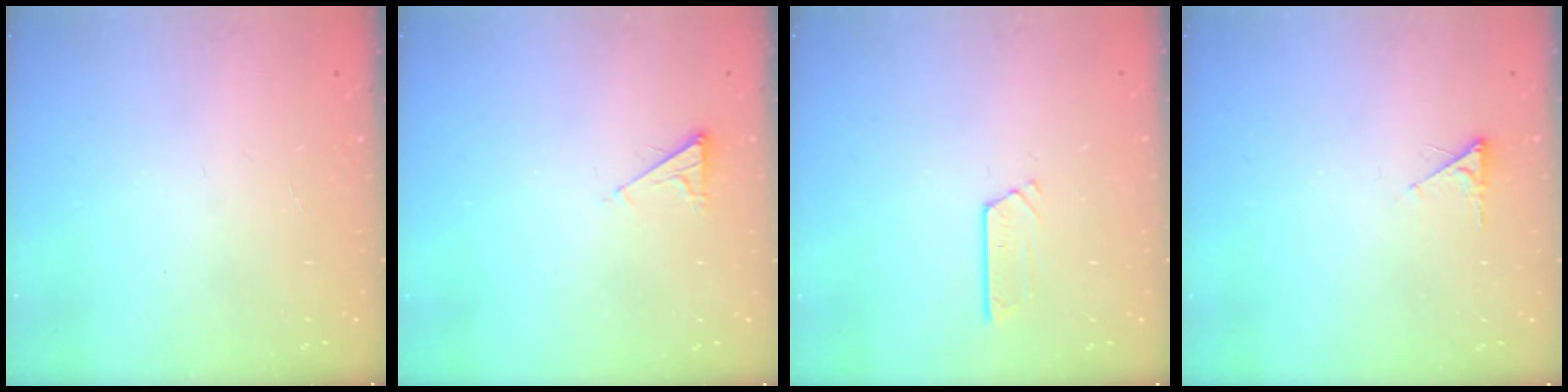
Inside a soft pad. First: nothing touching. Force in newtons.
{"total": 3.0, "press": 3.0, "slide": 0.4}
{"total": 2.7, "press": 2.7, "slide": 0.2}
{"total": 1.8, "press": 1.7, "slide": 0.3}